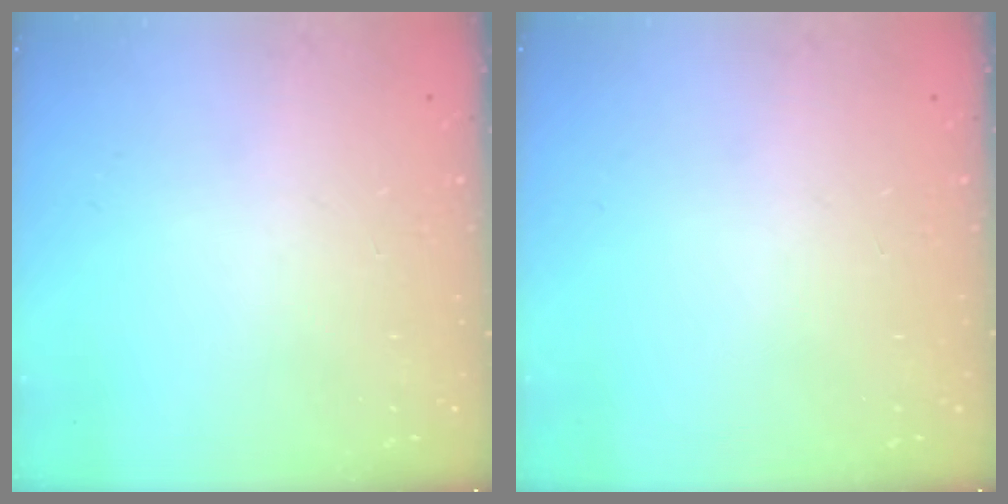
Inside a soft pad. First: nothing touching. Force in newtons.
{"total": 0.0}